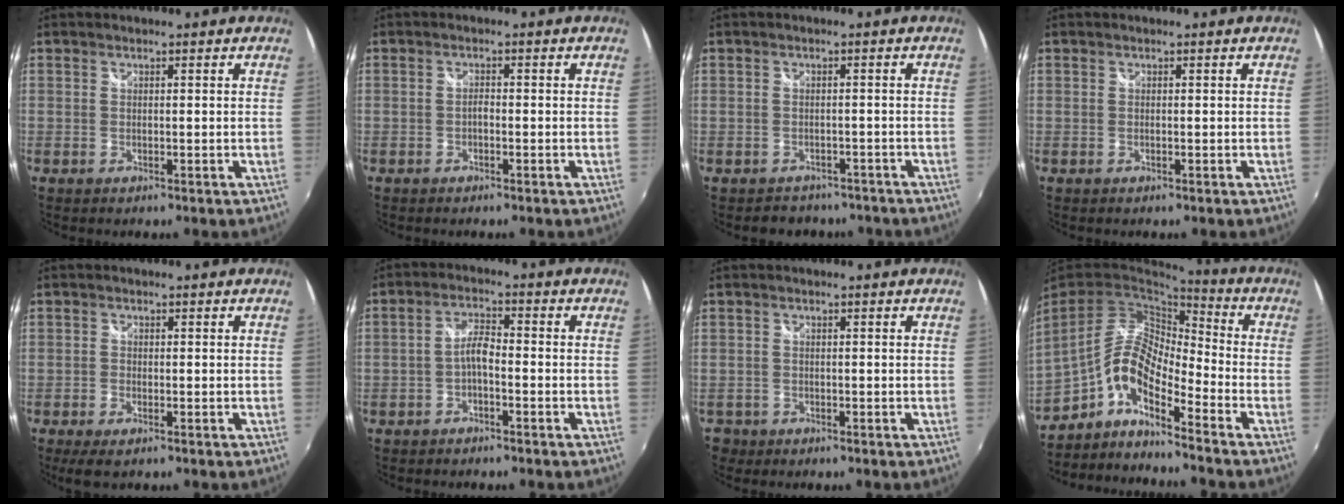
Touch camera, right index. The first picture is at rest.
{"total": 1.1, "force": [-0.7, 0.5, 0.7], "torque": [-0.015, 0.002, -0.013]}
{"total": 5.6, "force": [-4.2, 3.7, 0.6], "torque": [-0.006, 0.022, -0.056]}
{"total": 0.0}
{"total": 3.4, "force": [-2.1, 1.4, 2.2], "torque": [-0.053, -0.010, -0.039]}
{"total": 3.4, "force": [-1.7, 1.0, 2.7], "torque": [-0.057, 0.010, -0.034]}
{"total": 2.7, "force": [-1.3, 2.4, 0.3], "torque": [-0.010, 0.005, -0.020]}
{"total": 10.6, "force": [-5.5, 3.2, 8.5], "torque": [-0.158, 0.002, -0.113]}